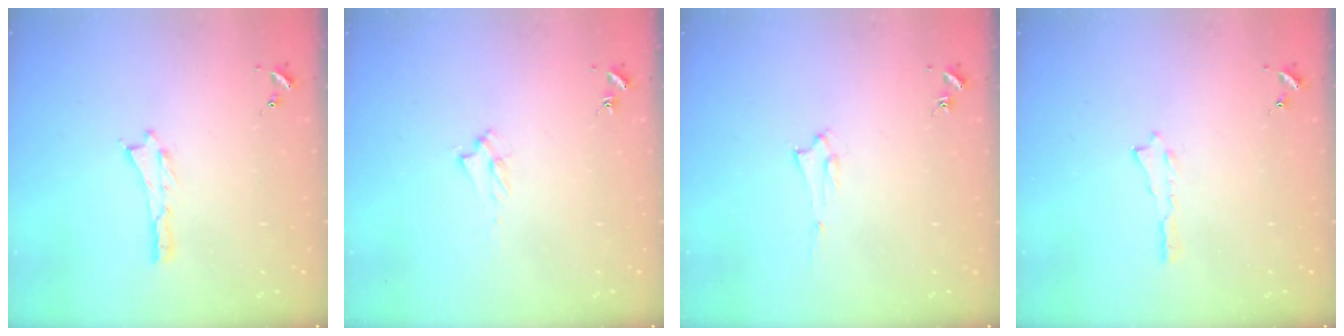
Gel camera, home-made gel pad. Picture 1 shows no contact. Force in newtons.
{"total": 1.7, "press": 1.6, "slide": 0.3}
{"total": 1.5, "press": 1.5, "slide": 0.2}
{"total": 0.0}